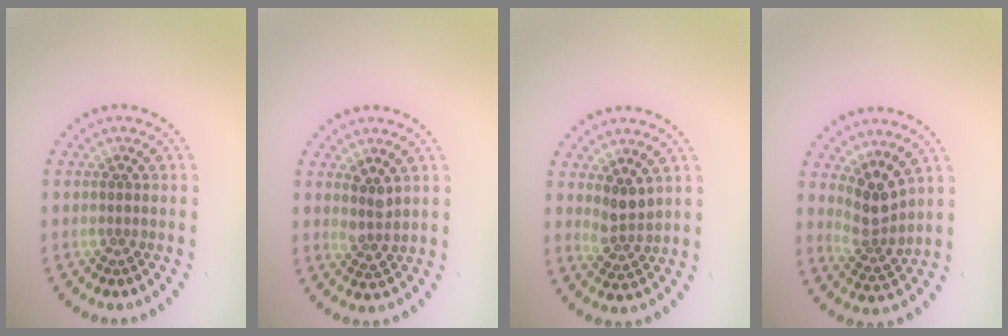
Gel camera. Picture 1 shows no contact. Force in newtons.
{"total": 1.8, "press": 1.3, "slide": 1.2}
{"total": 2.0, "press": 1.6, "slide": 1.2}
{"total": 2.8, "press": 2.1, "slide": 1.9}